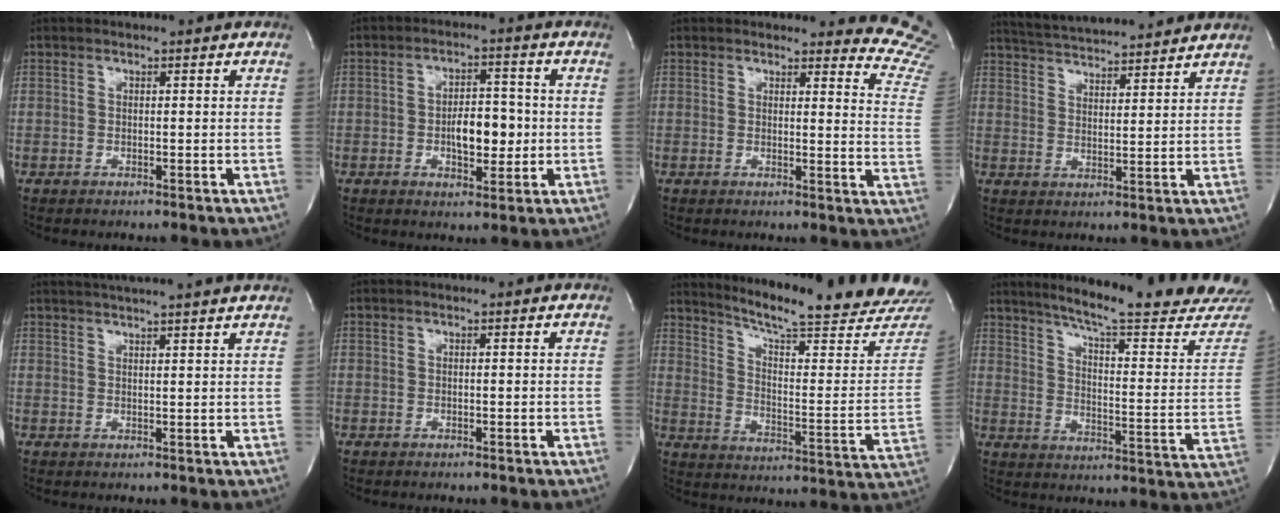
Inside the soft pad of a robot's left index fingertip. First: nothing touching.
{"total": 6.5, "force": [-0.8, 3.0, 5.8], "torque": [-0.093, 0.007, -0.010]}
{"total": 12.2, "force": [12.1, 1.7, 0.4], "torque": [0.039, -0.122, 0.079]}
{"total": 14.3, "force": [13.4, 1.5, 5.0], "torque": [-0.091, 0.023, 0.200]}
{"total": 11.8, "force": [10.6, -0.4, 5.2], "torque": [-0.089, 0.024, 0.134]}
{"total": 0.0}
{"total": 24.2, "force": [22.4, 0.6, 9.2], "torque": [-0.139, -0.095, 0.287]}
{"total": 24.3, "force": [22.0, 0.1, 10.1], "torque": [-0.144, -0.096, 0.276]}